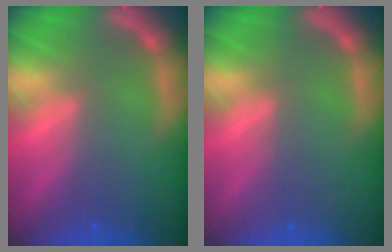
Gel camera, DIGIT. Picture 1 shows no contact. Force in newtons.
{"total": 0.0}